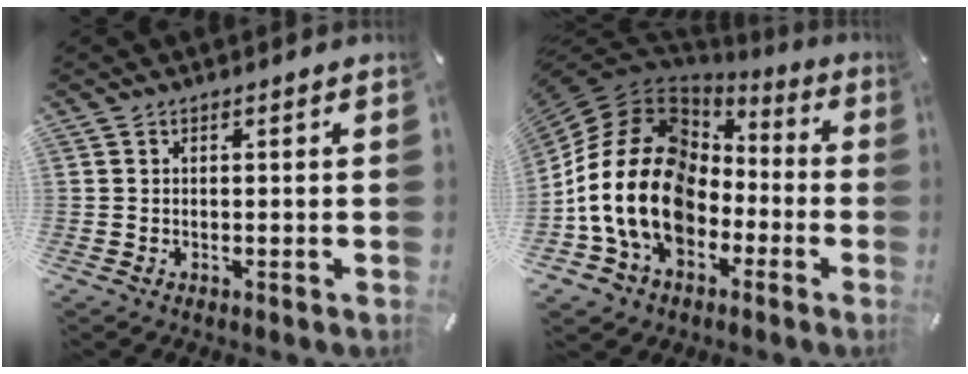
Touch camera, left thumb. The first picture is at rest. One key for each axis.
{"total": 21.9, "fx": -3.4, "fy": 16.6, "fz": 13.9, "tx": -0.312, "ty": 0.013, "tz": -0.058}